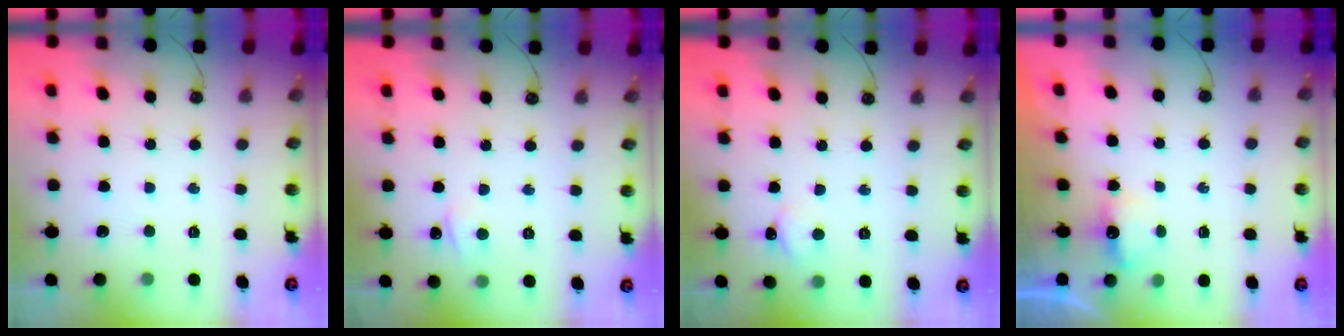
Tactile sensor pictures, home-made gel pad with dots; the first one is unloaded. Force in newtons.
{"total": 3.1, "press": 3.0, "slide": 0.4}
{"total": 2.3, "press": 2.3, "slide": 0.4}
{"total": 4.0, "press": 3.9, "slide": 0.6}